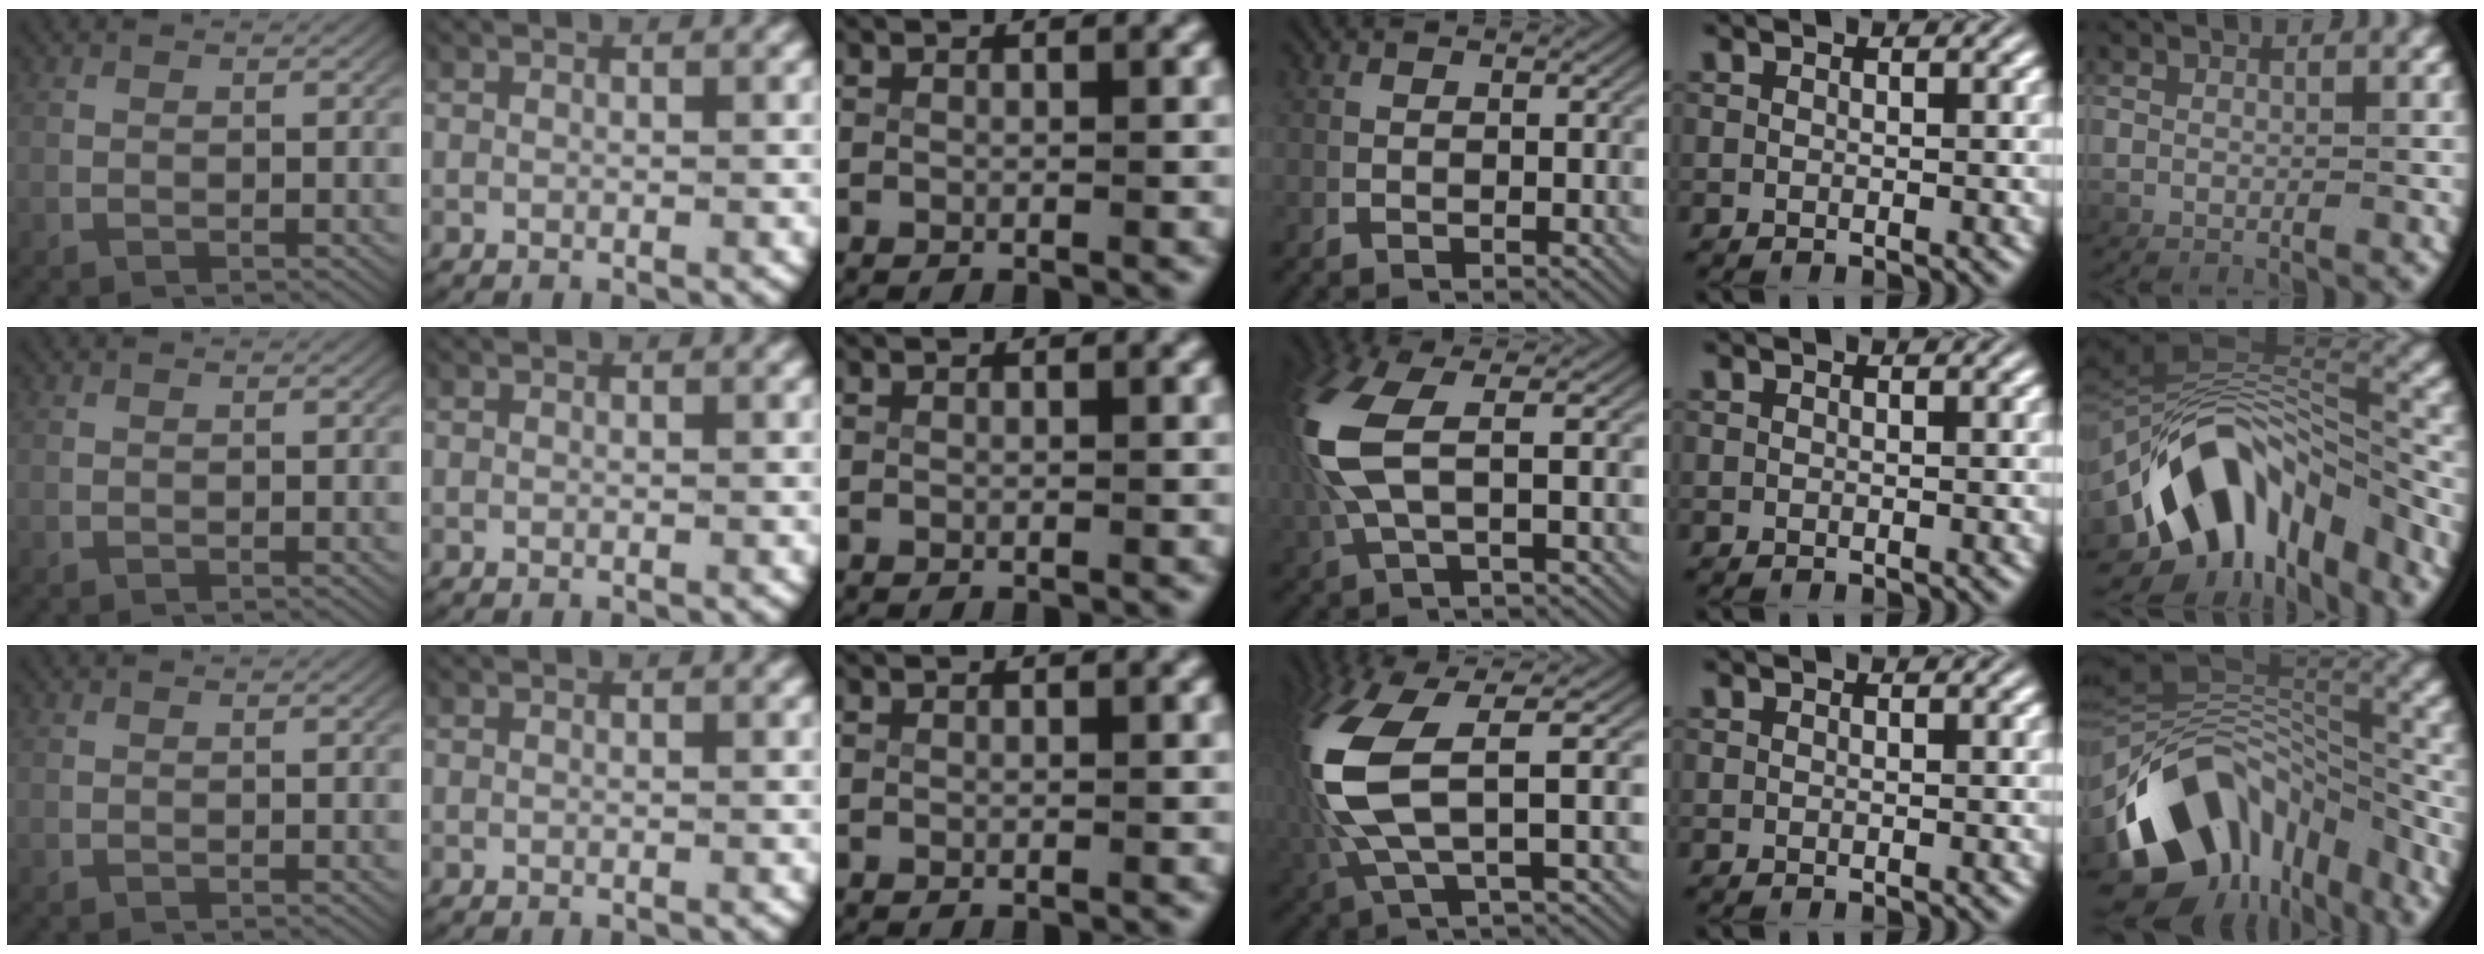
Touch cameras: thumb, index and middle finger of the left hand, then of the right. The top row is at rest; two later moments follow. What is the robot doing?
{"motion": "lift_and_place", "object": "fork"}